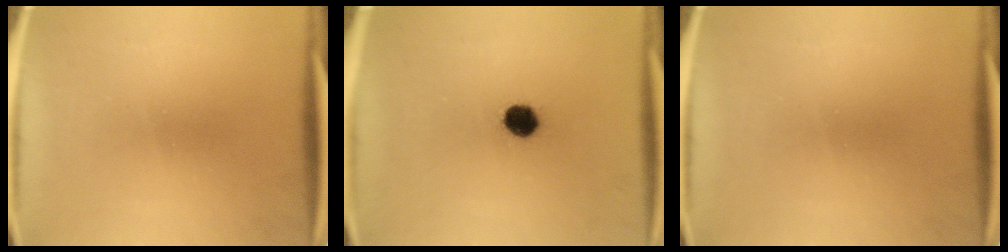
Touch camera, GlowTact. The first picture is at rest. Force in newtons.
{"total": 5.3}
{"total": 0.0}